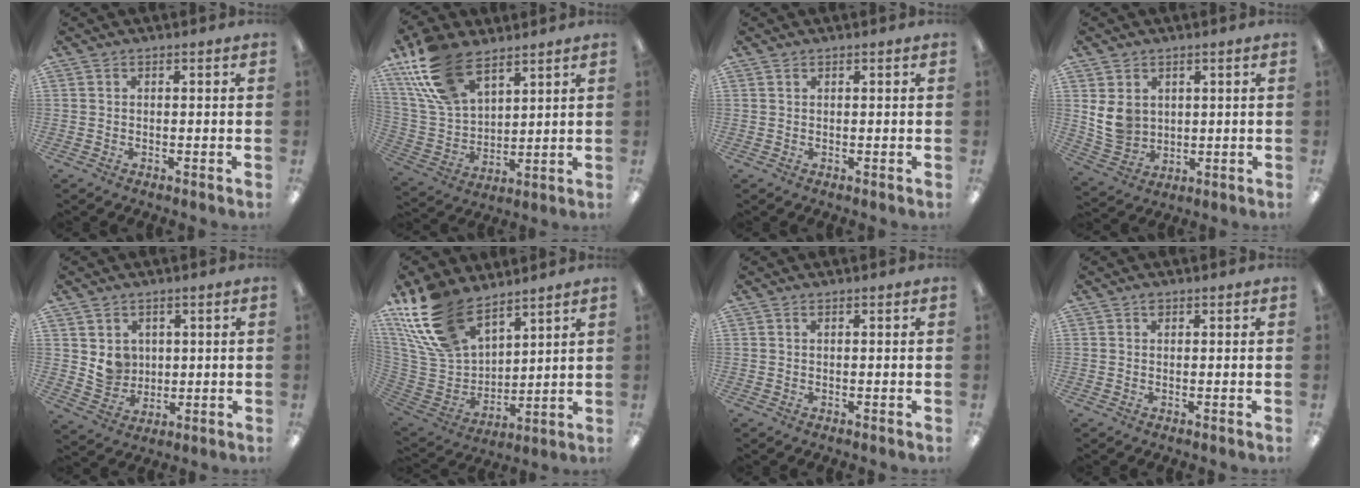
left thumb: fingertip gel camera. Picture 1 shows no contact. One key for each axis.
{"total": 18.1, "fx": 11.4, "fy": 9.5, "fz": 10.3, "tx": -0.232, "ty": -0.034, "tz": 0.214}
{"total": 0.7, "fx": 0.4, "fy": 0.3, "fz": 0.4, "tx": -0.008, "ty": 0.003, "tz": 0.008}
{"total": 7.4, "fx": 2.2, "fy": 6.2, "fz": 3.3, "tx": -0.065, "ty": -0.003, "tz": 0.043}
{"total": 6.4, "fx": 2.6, "fy": 5.8, "fz": 1.1, "tx": -0.009, "ty": -0.010, "tz": 0.051}
{"total": 20.1, "fx": 13.9, "fy": 10.6, "fz": 9.9, "tx": -0.234, "ty": -0.064, "tz": 0.262}
{"total": 0.5, "fx": 0.3, "fy": 0.2, "fz": 0.4, "tx": -0.009, "ty": 0.003, "tz": 0.005}
{"total": 1.0, "fx": 0.6, "fy": 0.6, "fz": 0.5, "tx": -0.004, "ty": -0.001, "tz": 0.008}